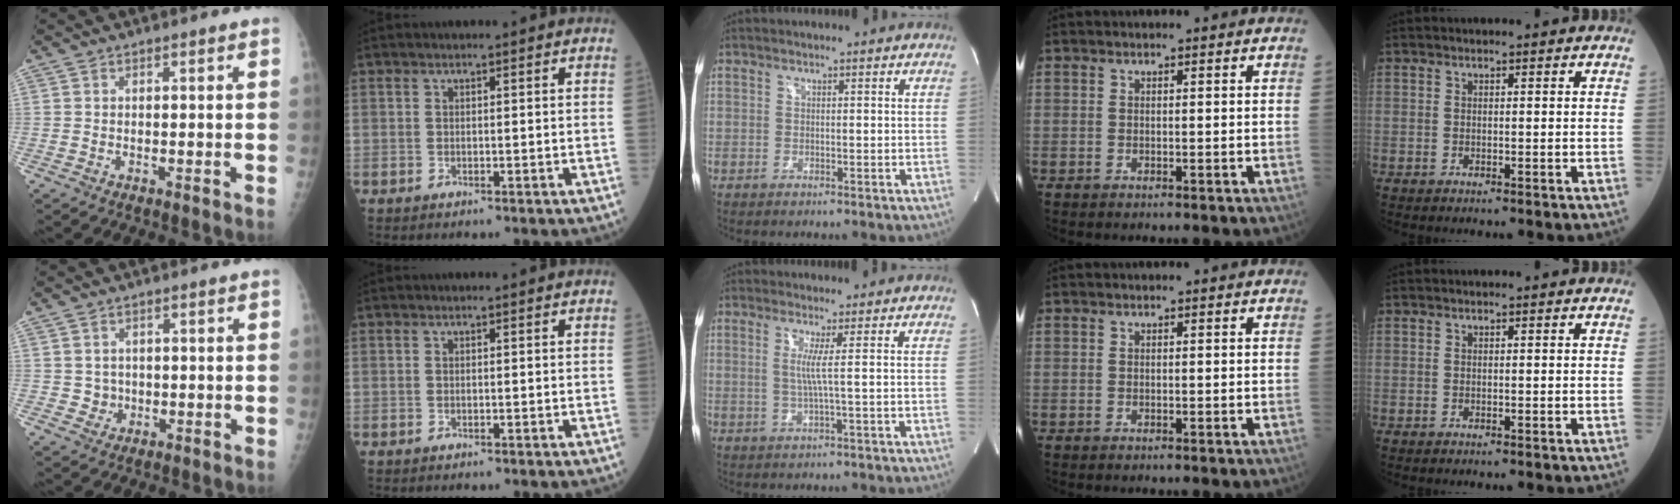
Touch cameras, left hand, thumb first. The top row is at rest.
{"thumb": {"total": 2.3, "force": [-0.1, 2.2, 0.4], "torque": [0.008, 0.006, 0.001]}, "middle": {"total": 2.8, "force": [0.4, -1.1, 2.6], "torque": [-0.053, -0.004, 0.009]}}